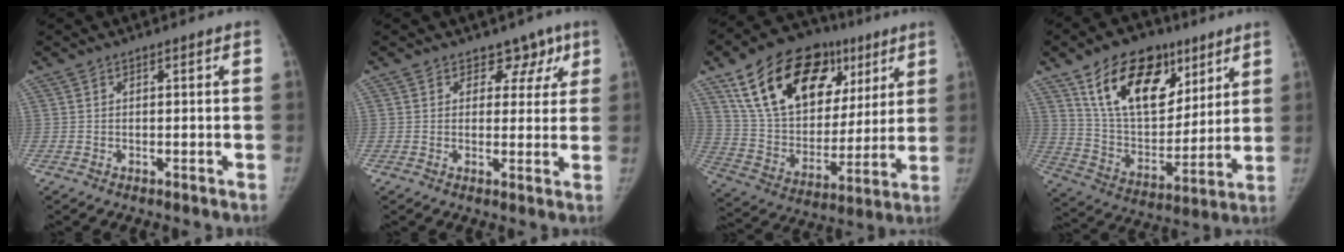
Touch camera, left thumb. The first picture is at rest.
{"total": 5.1, "force": [3.1, 3.8, 1.3], "torque": [0.027, -0.009, 0.036]}
{"total": 27.8, "force": [13.2, 17.2, 17.5], "torque": [-0.257, 0.005, 0.229]}
{"total": 22.4, "force": [12.0, 13.3, 13.5], "torque": [-0.180, -0.040, 0.212]}